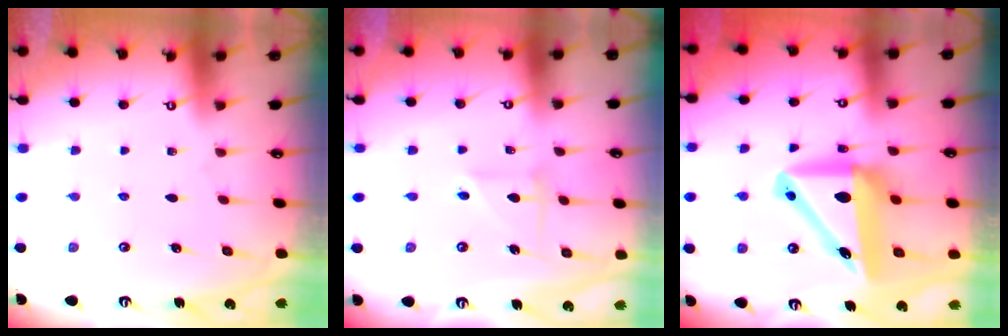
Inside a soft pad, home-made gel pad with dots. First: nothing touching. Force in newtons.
{"total": 4.4, "press": 4.4, "slide": 0.7}
{"total": 13.1, "press": 12.5, "slide": 3.8}